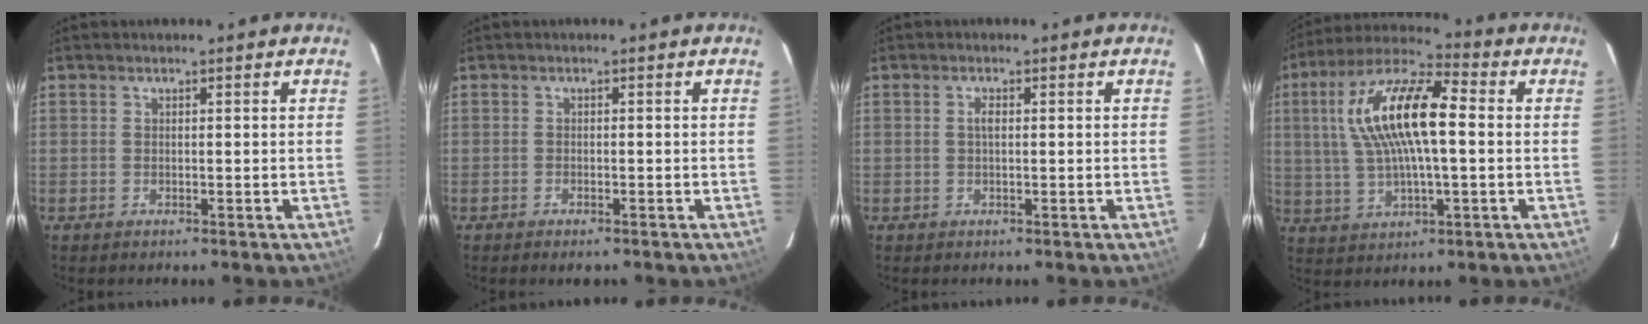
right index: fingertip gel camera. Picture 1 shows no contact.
{"total": 1.7, "force": [-1.3, 0.7, 0.8], "torque": [-0.022, -0.002, -0.023]}
{"total": 1.2, "force": [0.1, 0.5, 1.1], "torque": [-0.022, 0.002, 0.000]}
{"total": 16.8, "force": [2.1, 5.6, 15.7], "torque": [-0.304, 0.023, 0.034]}